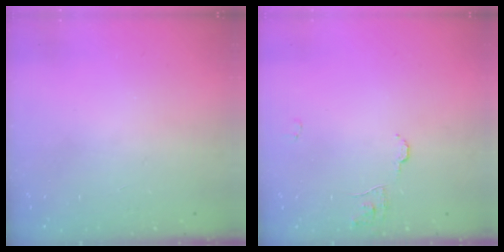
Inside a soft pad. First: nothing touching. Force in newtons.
{"total": 8.0, "press": 8.0, "slide": 0.6}